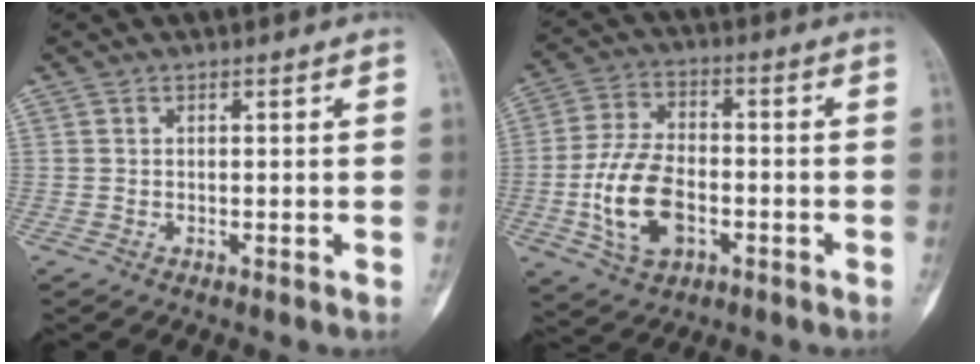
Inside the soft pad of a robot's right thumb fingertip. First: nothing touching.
{"total": 12.9, "force": [-3.3, 7.8, 9.8], "torque": [-0.181, 0.018, -0.058]}